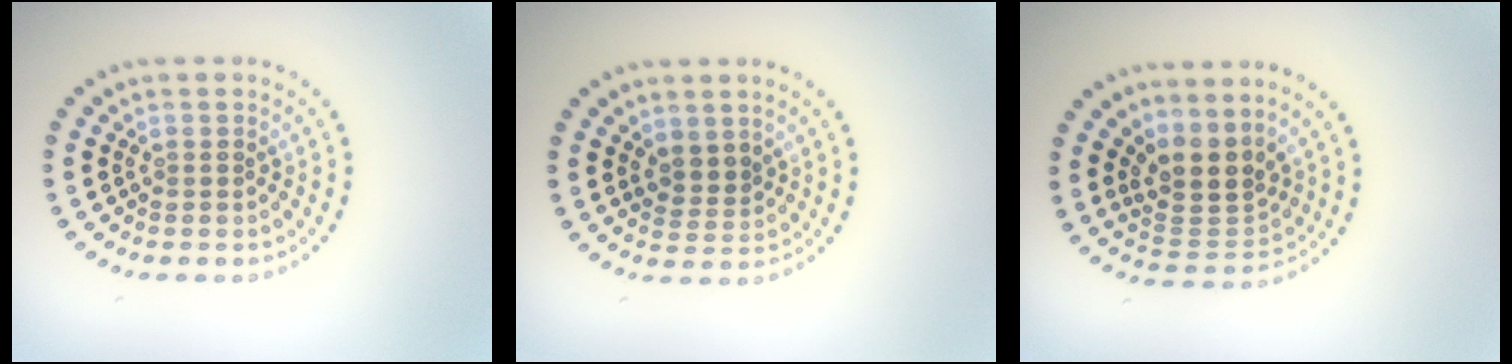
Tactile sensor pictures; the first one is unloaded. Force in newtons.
{"total": 1.9, "press": 1.5, "slide": 1.2}
{"total": 3.9, "press": 3.2, "slide": 2.3}